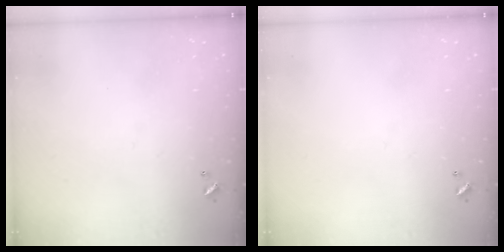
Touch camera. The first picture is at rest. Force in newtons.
{"total": 0.0}